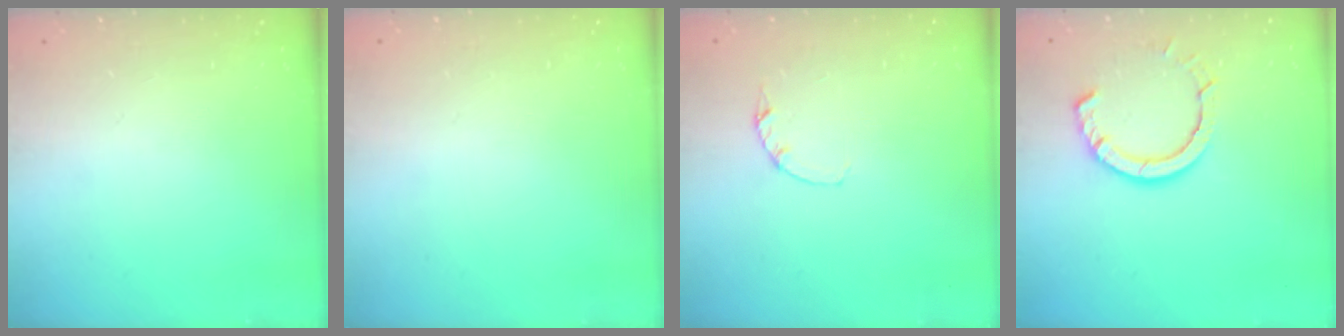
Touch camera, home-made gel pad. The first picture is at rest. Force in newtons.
{"total": 2.6, "press": 2.6, "slide": 0.2}
{"total": 1.2, "press": 1.1, "slide": 0.3}
{"total": 8.5, "press": 8.4, "slide": 1.0}